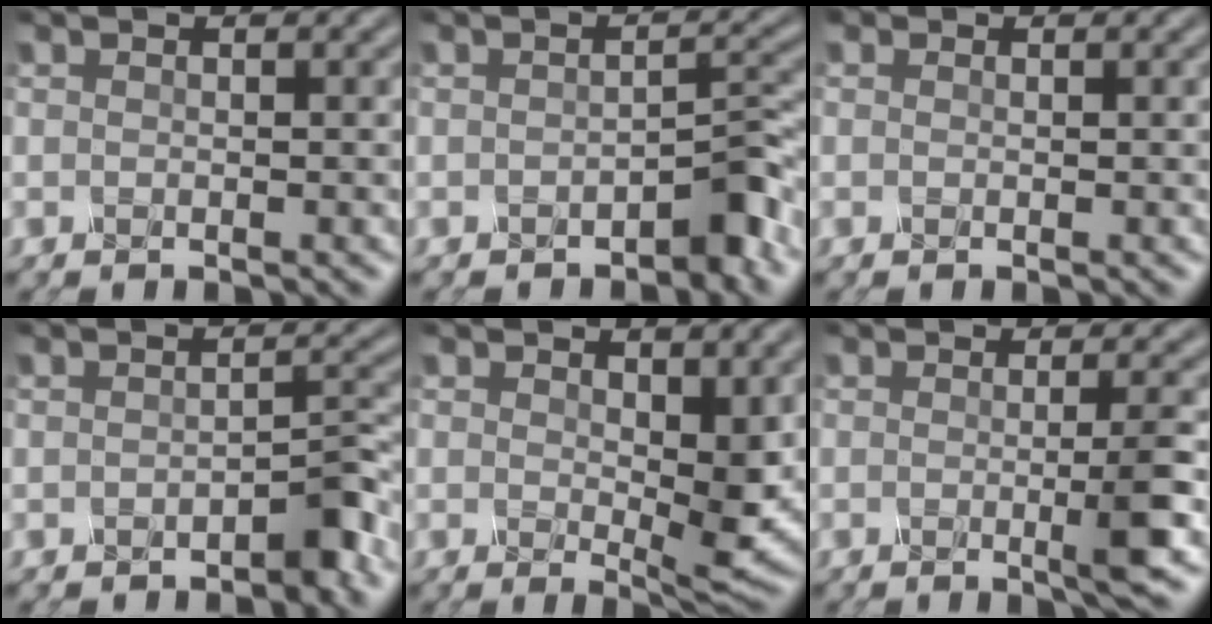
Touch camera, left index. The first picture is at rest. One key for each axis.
{"total": 2.5, "fx": -2.1, "fy": 0.2, "fz": 1.4, "tx": -0.028, "ty": 0.008, "tz": -0.031}
{"total": 0.6, "fx": 0.3, "fy": 0.4, "fz": 0.3, "tx": -0.009, "ty": 0.004, "tz": -0.006}
{"total": 2.2, "fx": -1.9, "fy": 0.1, "fz": 1.2, "tx": -0.026, "ty": 0.007, "tz": -0.026}
{"total": 4.8, "fx": 0.4, "fy": 1.7, "fz": 4.4, "tx": -0.085, "ty": -0.005, "tz": 0.015}
{"total": 3.3, "fx": -0.7, "fy": 0.4, "fz": 3.2, "tx": -0.055, "ty": -0.008, "tz": -0.009}